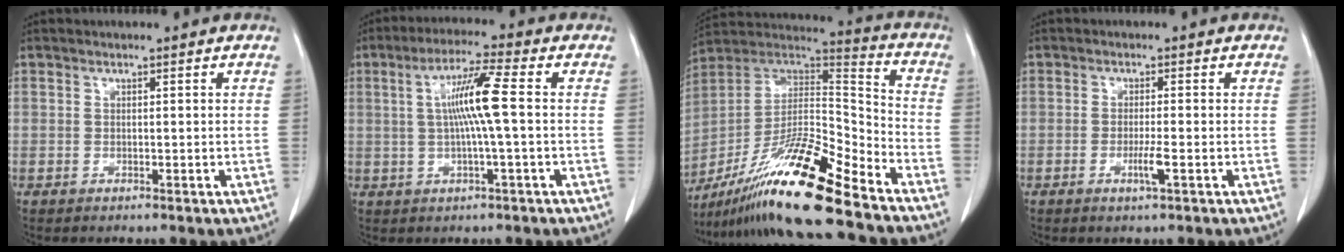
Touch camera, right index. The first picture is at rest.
{"total": 8.0, "force": [0.5, -0.6, 8.0], "torque": [-0.149, 0.007, 0.008]}
{"total": 20.0, "force": [-14.4, 1.2, 13.9], "torque": [-0.258, -0.003, -0.260]}
{"total": 2.6, "force": [-1.0, -0.2, 2.4], "torque": [-0.047, -0.004, -0.018]}